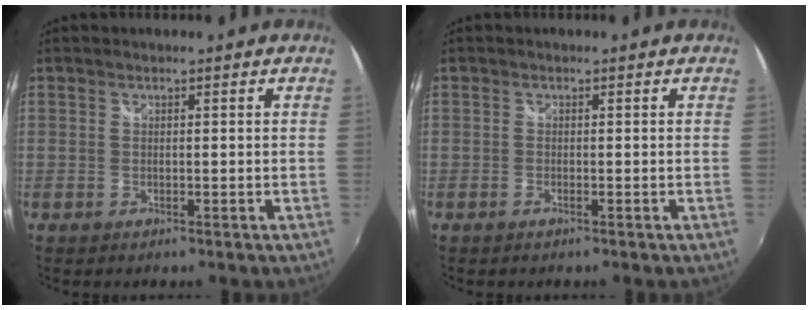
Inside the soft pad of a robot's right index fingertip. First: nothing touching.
{"total": 0.5, "force": [-0.3, 0.0, 0.4], "torque": [-0.007, 0.000, -0.007]}